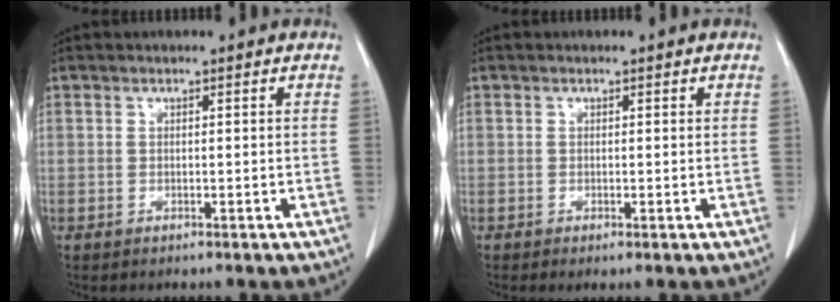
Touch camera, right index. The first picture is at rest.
{"total": 0.5, "force": [0.0, 0.2, 0.5], "torque": [-0.009, -0.002, 0.000]}